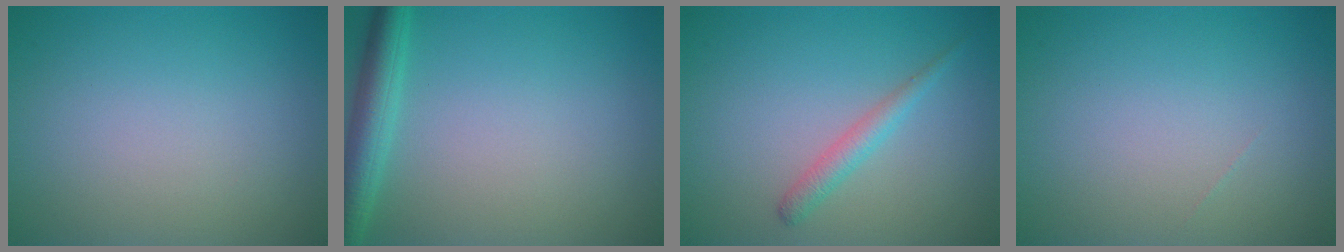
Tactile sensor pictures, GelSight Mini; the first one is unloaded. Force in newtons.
{"total": 3.5, "press": 3.5, "slide": 0.2}
{"total": 1.8, "press": 1.8, "slide": 0.1}
{"total": 0.0}